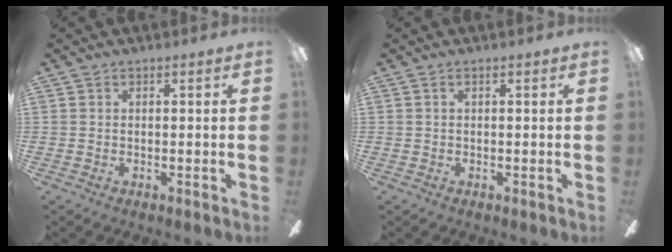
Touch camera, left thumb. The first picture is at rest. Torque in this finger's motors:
{"motor_torque": [0.01, -0.01, -0.03, -0.02, 0.00]}